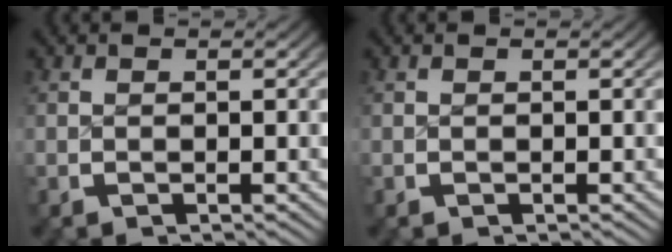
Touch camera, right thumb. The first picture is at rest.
{"total": 0.0}